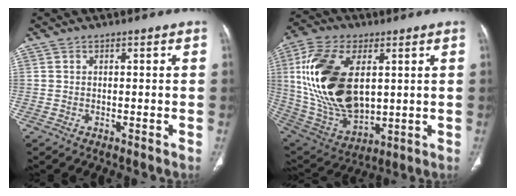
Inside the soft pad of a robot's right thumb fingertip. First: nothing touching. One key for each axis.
{"total": 23.4, "fx": 4.0, "fy": 13.5, "fz": 18.7, "tx": -0.364, "ty": -0.019, "tz": 0.087}